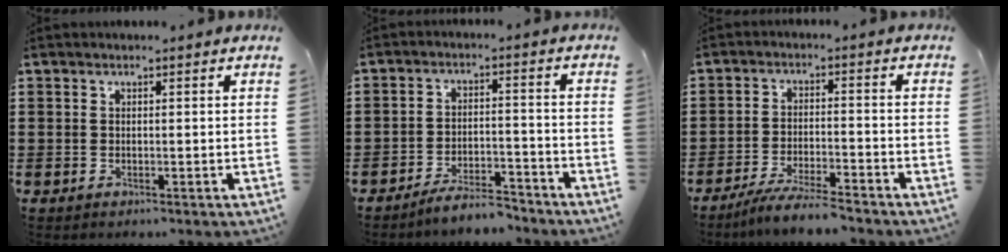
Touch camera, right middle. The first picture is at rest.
{"total": 5.2, "force": [-5.1, 0.6, 0.9], "torque": [-0.014, 0.008, -0.100]}
{"total": 5.2, "force": [-4.7, 0.0, 2.1], "torque": [-0.048, -0.010, -0.093]}